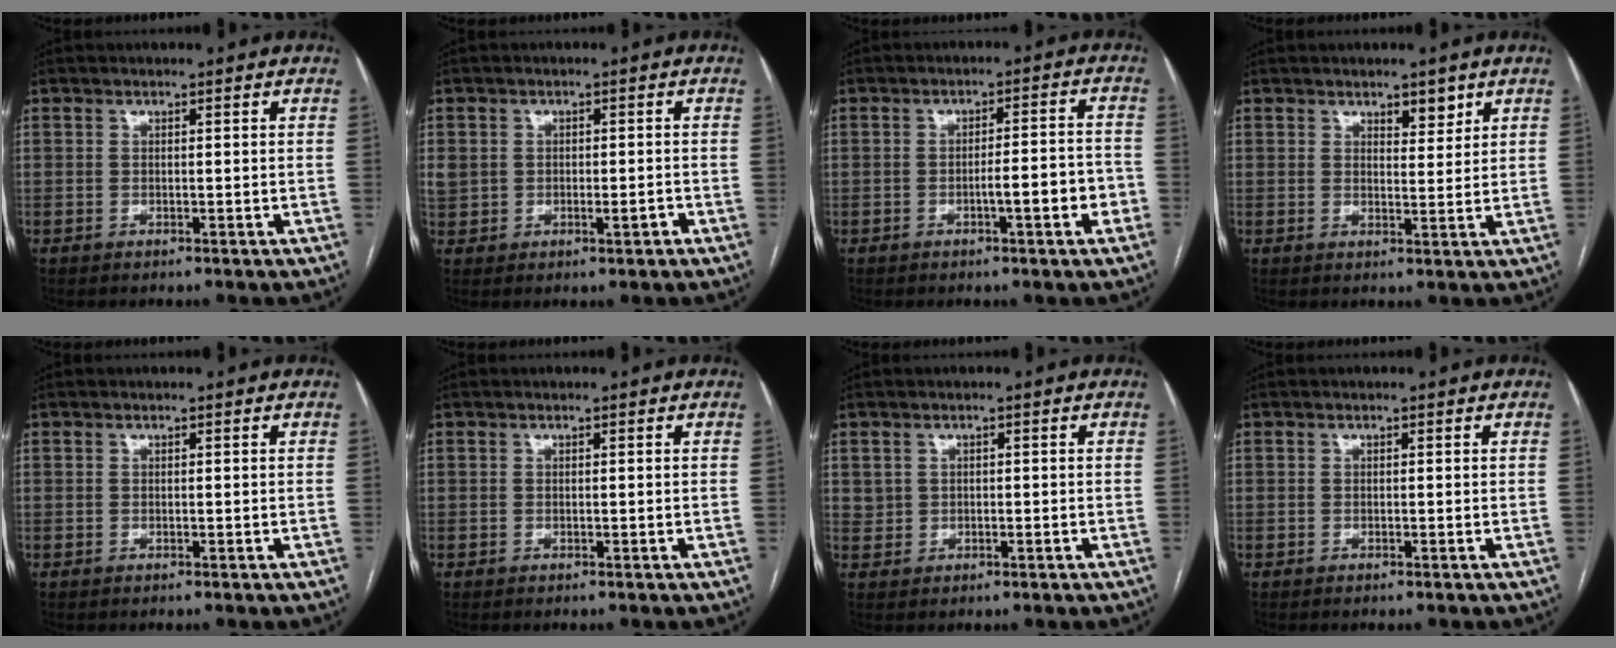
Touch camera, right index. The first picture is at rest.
{"total": 4.1, "force": [-0.7, 2.9, 2.9], "torque": [-0.054, 0.020, 0.002]}
{"total": 6.0, "force": [-2.4, 0.6, 5.5], "torque": [-0.074, 0.017, -0.028]}
{"total": 2.9, "force": [2.0, 1.2, 1.7], "torque": [-0.021, -0.004, 0.033]}
{"total": 0.0}
{"total": 0.0}
{"total": 1.5, "force": [0.2, 1.4, 0.3], "torque": [-0.003, 0.005, 0.008]}
{"total": 0.0}